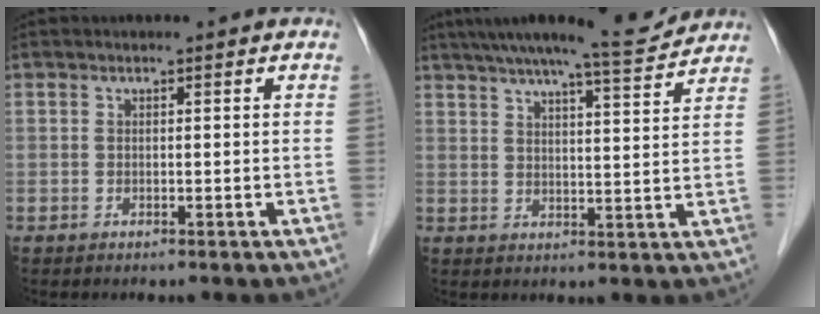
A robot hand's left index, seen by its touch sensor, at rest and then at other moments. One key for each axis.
{"total": 11.9, "fx": 11.0, "fy": 0.3, "fz": 4.6, "tx": -0.072, "ty": 0.005, "tz": 0.150}